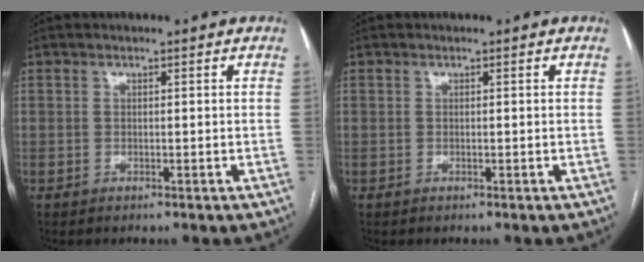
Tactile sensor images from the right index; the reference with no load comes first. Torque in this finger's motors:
{"motor_torque": [0.02, -0.02, 0.01, 0.00]}